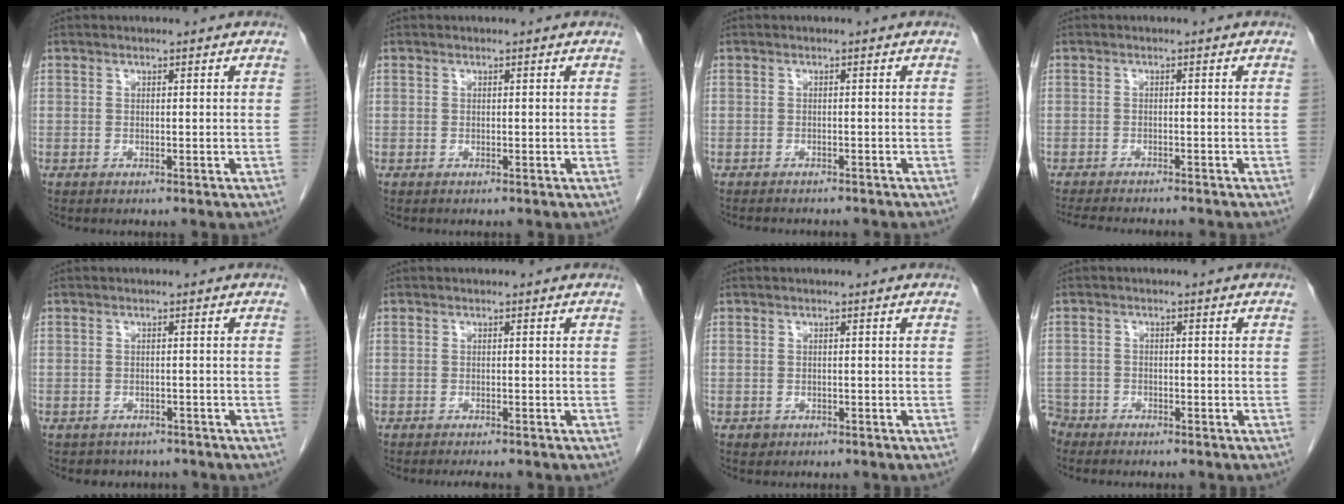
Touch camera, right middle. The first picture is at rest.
{"total": 0.0}
{"total": 7.1, "force": [-6.3, 1.6, 2.8], "torque": [-0.032, -0.005, -0.073]}
{"total": 10.5, "force": [-9.4, 1.4, 4.4], "torque": [-0.061, -0.016, -0.126]}
{"total": 3.8, "force": [-3.2, 2.1, 0.3], "torque": [-0.010, 0.007, -0.038]}
{"total": 2.2, "force": [-1.9, 0.2, 1.0], "torque": [-0.013, -0.003, -0.023]}
{"total": 0.8, "force": [-0.4, 0.7, 0.1], "torque": [-0.002, 0.002, -0.005]}
{"total": 3.4, "force": [-3.1, 1.4, -0.3], "torque": [0.005, -0.001, -0.062]}